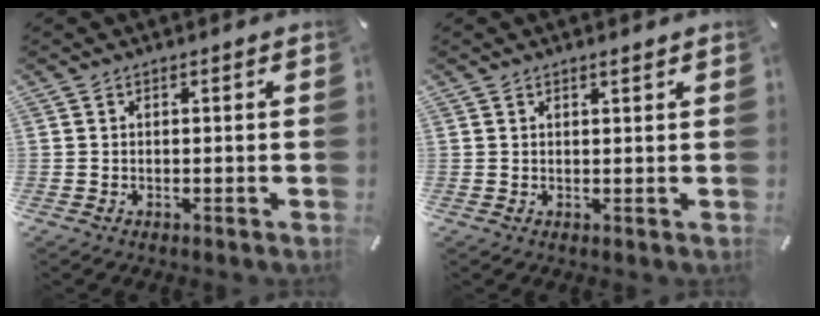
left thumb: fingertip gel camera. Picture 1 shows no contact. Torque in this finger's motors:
{"motor_torque": [0.08, -0.33, 0.02, 0.12, -0.01]}